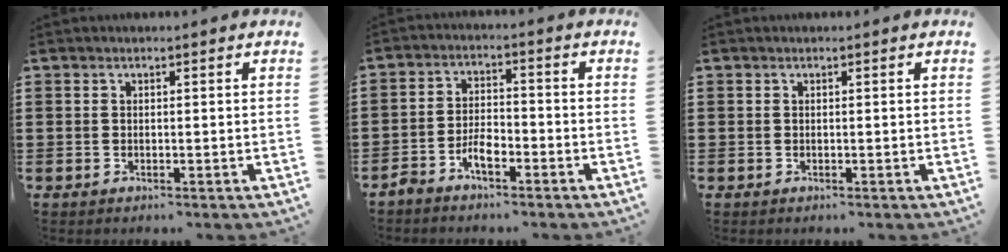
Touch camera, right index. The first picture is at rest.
{"total": 4.1, "force": [-2.9, 1.5, 2.5], "torque": [-0.059, 0.005, -0.060]}
{"total": 0.0}